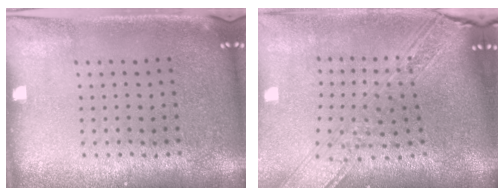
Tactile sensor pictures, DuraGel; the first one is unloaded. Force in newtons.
{"total": 3.3, "press": 2.5, "slide": 2.2}